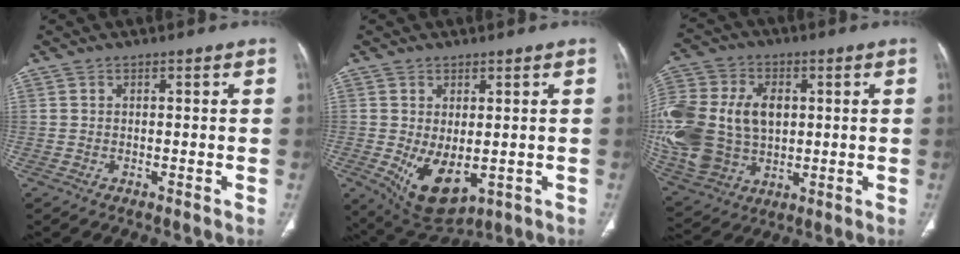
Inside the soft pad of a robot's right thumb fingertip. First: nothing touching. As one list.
[{"total": 9.4, "force": [-1.6, 5.2, 7.7], "torque": [-0.120, -0.014, -0.001]}, {"total": 27.9, "force": [1.6, 20.3, 19.1], "torque": [-0.456, 0.021, 0.050]}]